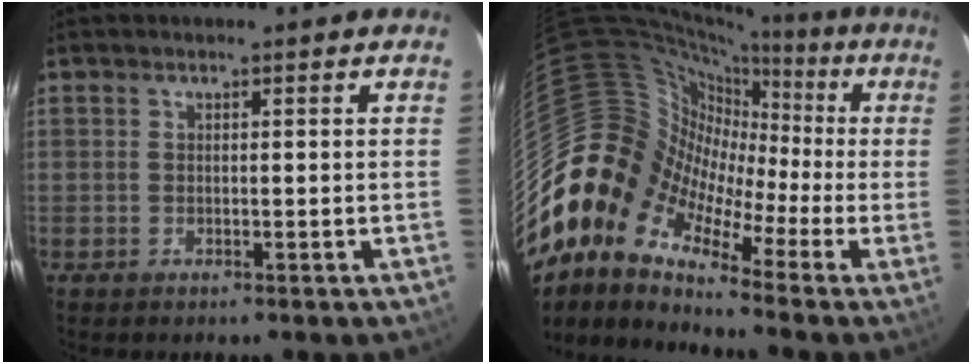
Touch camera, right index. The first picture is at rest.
{"total": 13.5, "force": [-5.4, 9.6, 7.7], "torque": [-0.123, 0.016, -0.137]}